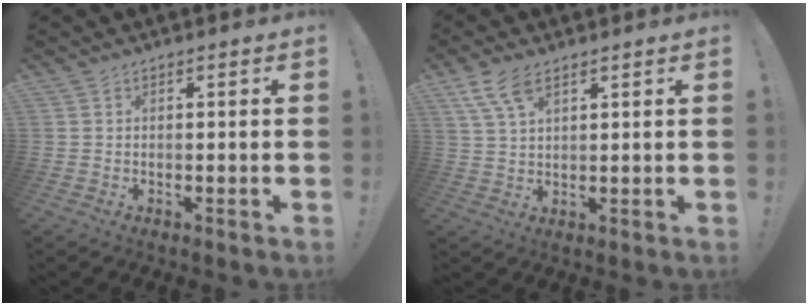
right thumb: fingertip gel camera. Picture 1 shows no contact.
{"total": 7.6, "force": [4.6, 3.2, 5.1], "torque": [-0.102, -0.010, 0.090]}